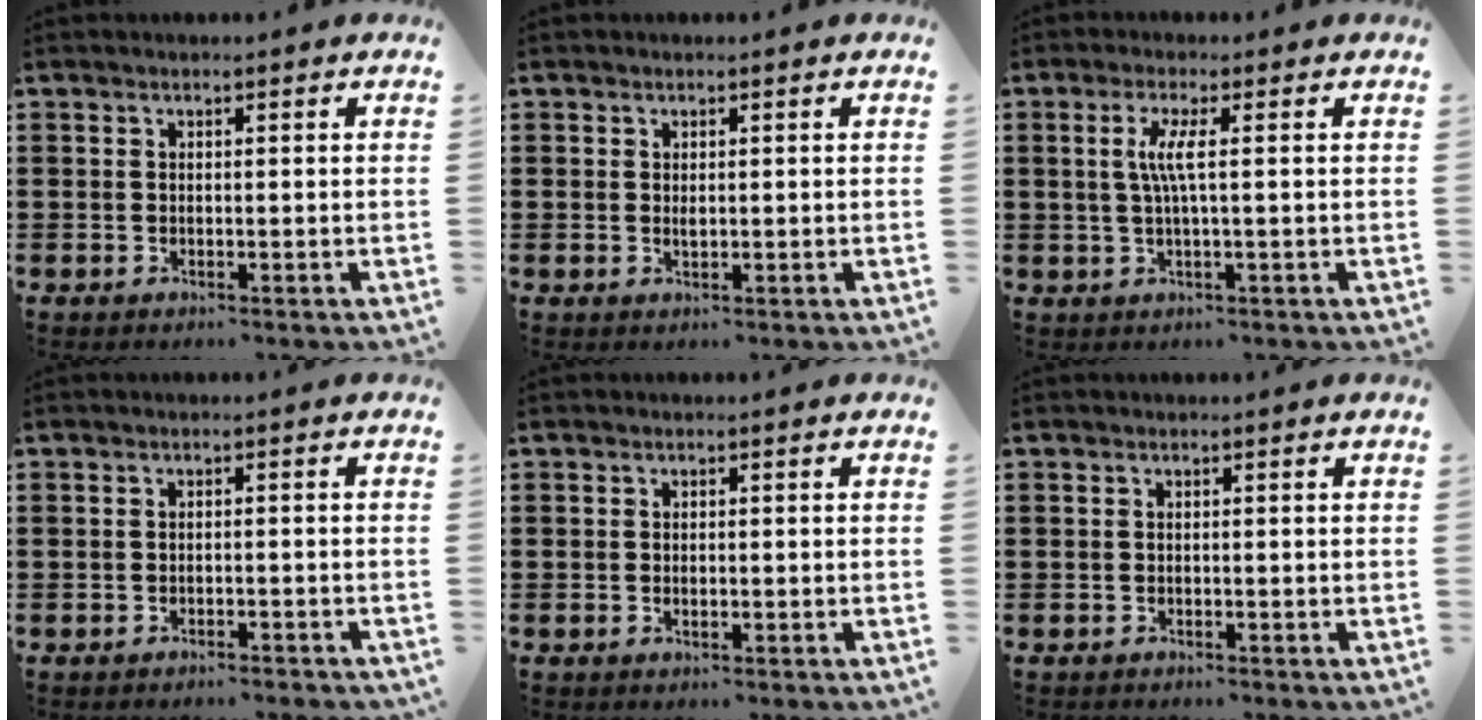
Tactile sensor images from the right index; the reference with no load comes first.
{"total": 1.0, "force": [0.2, 0.5, 0.8], "torque": [-0.016, 0.003, 0.003]}
{"total": 3.9, "force": [0.3, 0.0, 3.9], "torque": [-0.089, -0.012, -0.003]}
{"total": 1.1, "force": [-1.1, 0.1, 0.1], "torque": [-0.005, 0.000, -0.023]}
{"total": 0.6, "force": [-0.2, 0.3, 0.5], "torque": [-0.011, -0.002, -0.002]}
{"total": 0.0}